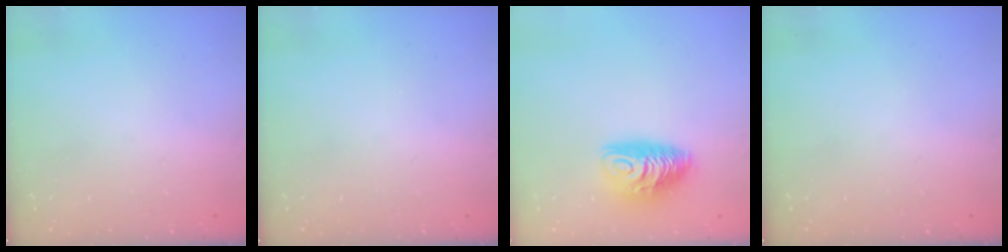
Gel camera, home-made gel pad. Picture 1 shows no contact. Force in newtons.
{"total": 0.0}
{"total": 10.1, "press": 10.1, "slide": 0.5}
{"total": 0.0}